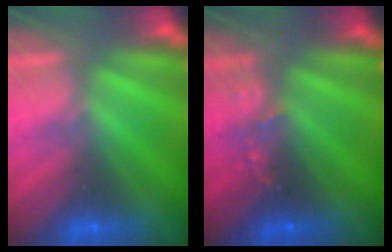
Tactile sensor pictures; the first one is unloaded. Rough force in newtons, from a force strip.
{"total": 2.5}